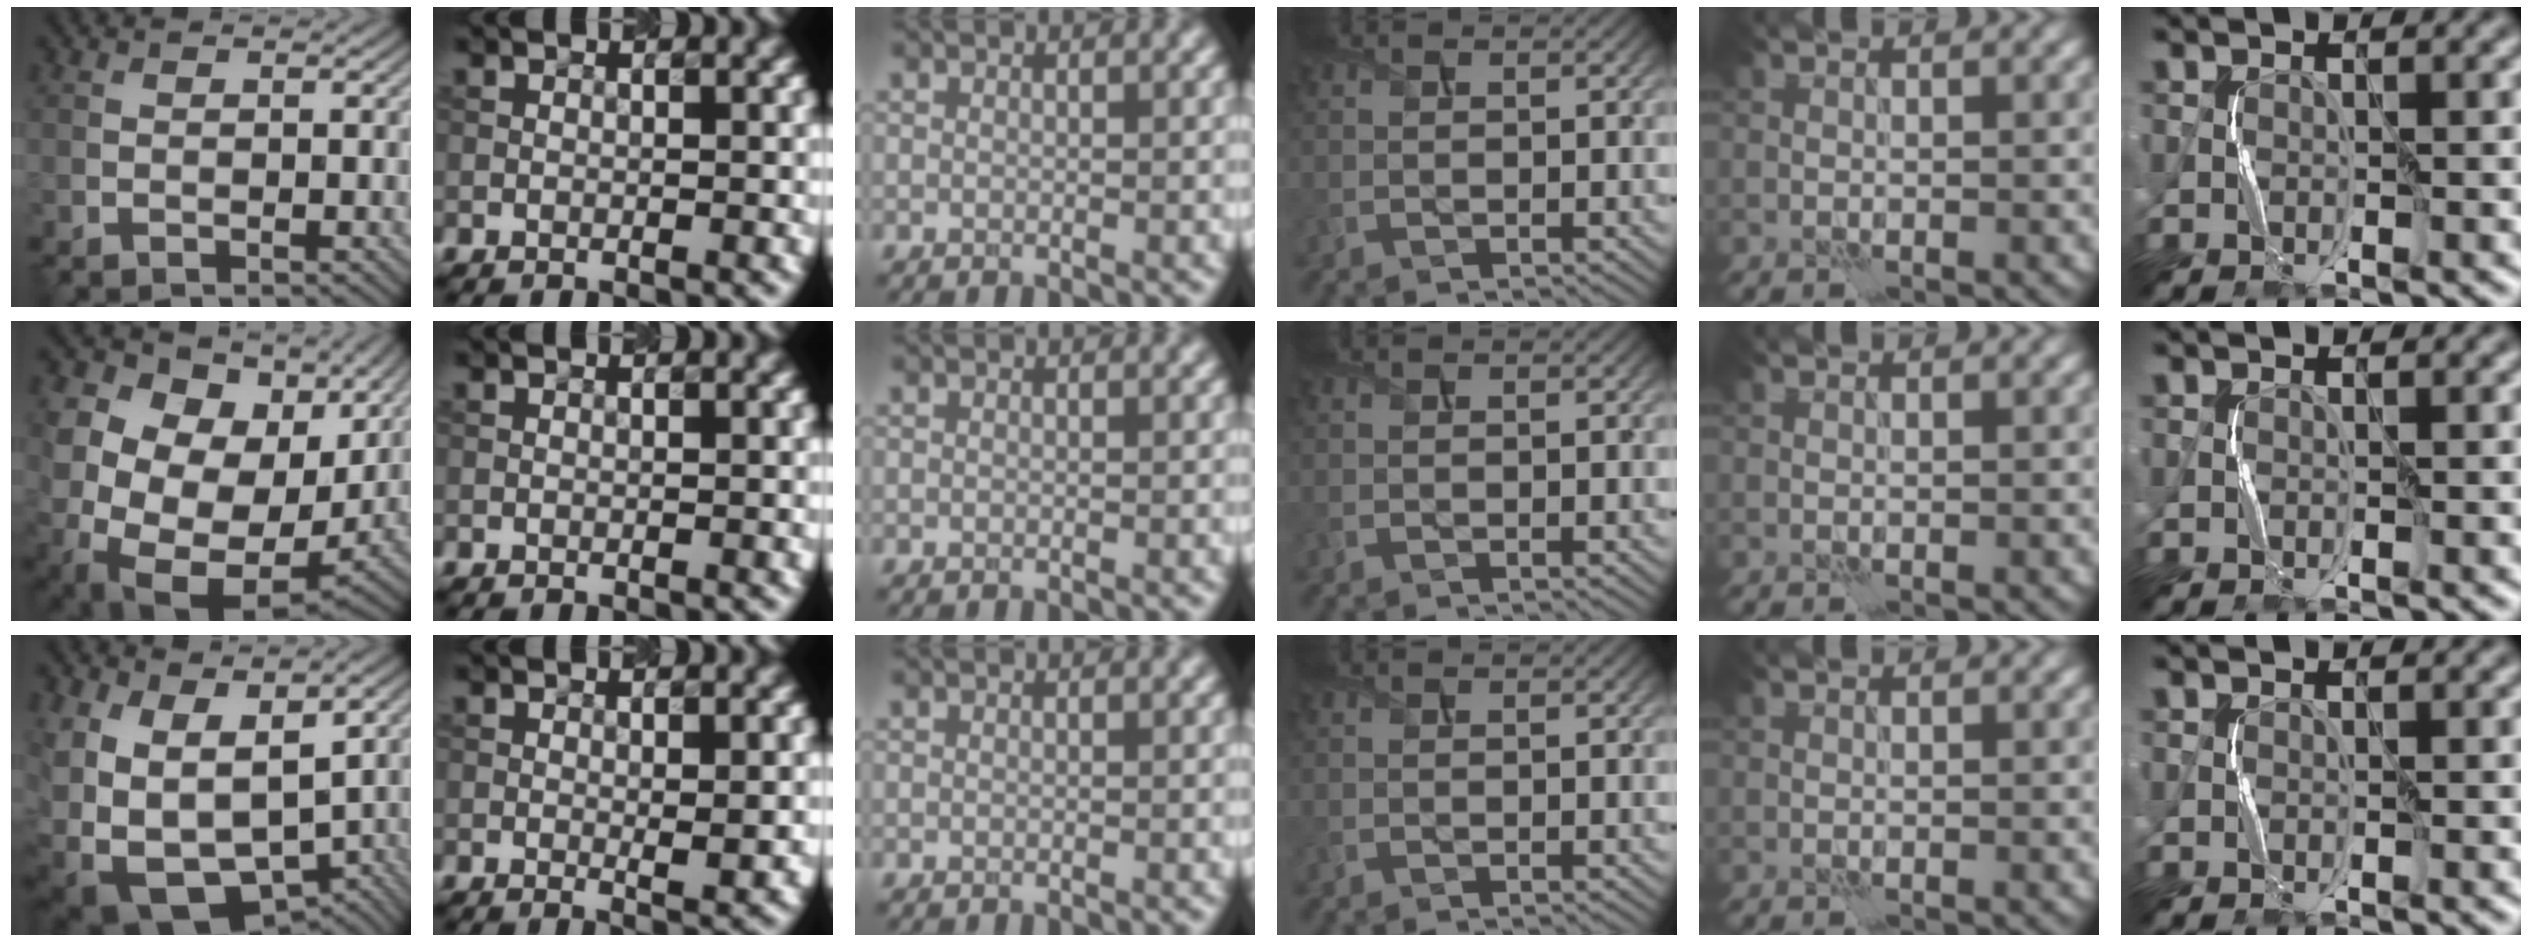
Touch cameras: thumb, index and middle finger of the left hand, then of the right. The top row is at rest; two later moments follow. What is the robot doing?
{"motion": "squeeze", "object": "air blower"}